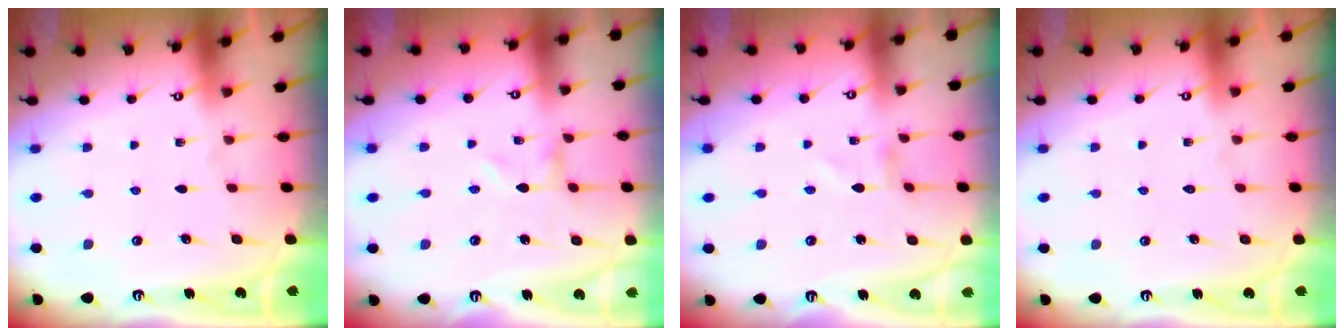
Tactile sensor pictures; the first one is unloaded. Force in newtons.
{"total": 0.0}
{"total": 1.0, "press": 1.0, "slide": 0.1}
{"total": 1.8, "press": 1.7, "slide": 0.1}